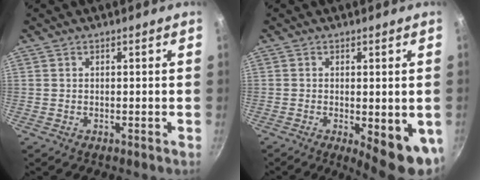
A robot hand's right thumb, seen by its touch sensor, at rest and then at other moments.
{"total": 10.3, "force": [-2.2, 3.4, 9.4], "torque": [-0.103, -0.013, -0.020]}